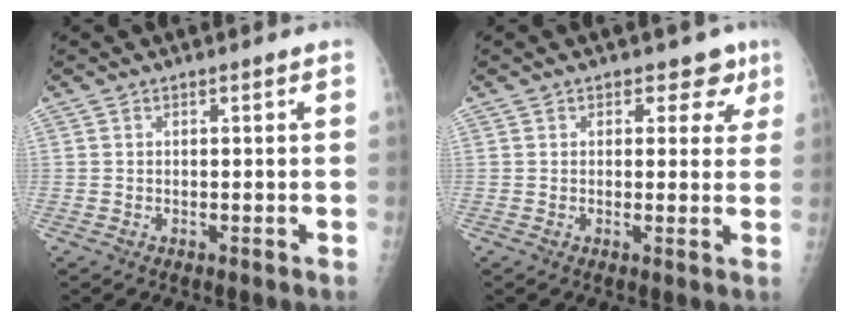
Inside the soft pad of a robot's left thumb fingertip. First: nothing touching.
{"total": 4.7, "force": [2.6, 3.4, 2.0], "torque": [0.020, -0.006, 0.026]}